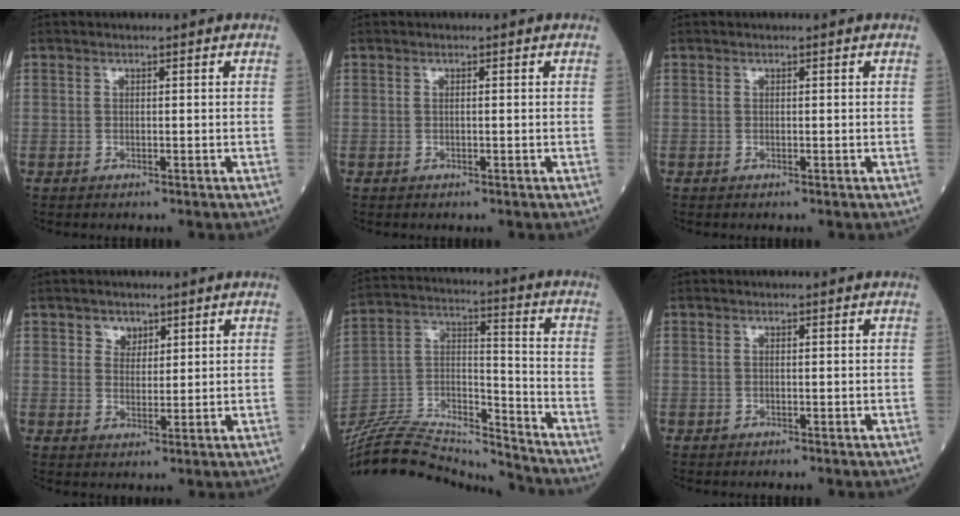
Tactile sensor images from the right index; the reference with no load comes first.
{"total": 0.0}
{"total": 0.0}
{"total": 2.7, "force": [1.7, 2.0, 0.8], "torque": [-0.010, 0.000, 0.028]}
{"total": 20.3, "force": [-19.8, 1.7, 4.1], "torque": [-0.087, 0.028, -0.333]}
{"total": 0.0}